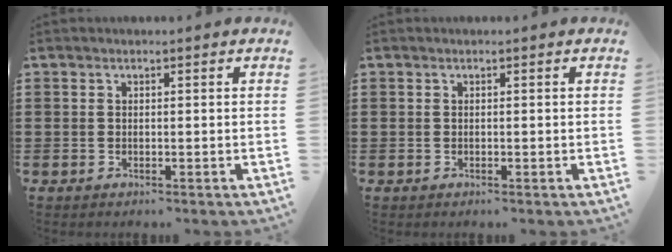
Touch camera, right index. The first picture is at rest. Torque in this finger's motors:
{"motor_torque": [0.02, 0.02, 0.00, 0.00]}